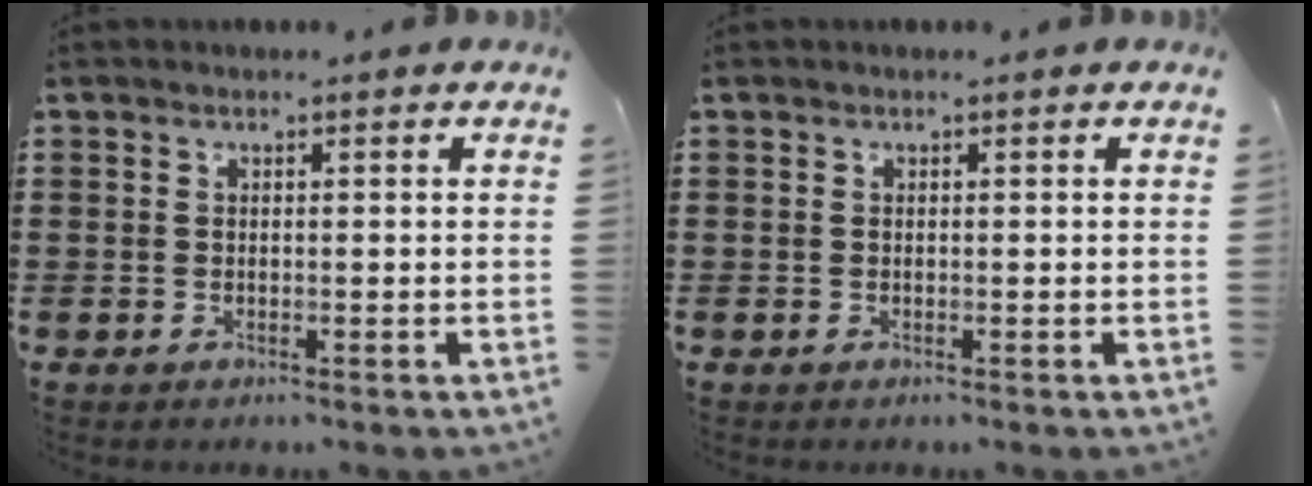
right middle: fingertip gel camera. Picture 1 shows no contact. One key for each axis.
{"total": 0.0}